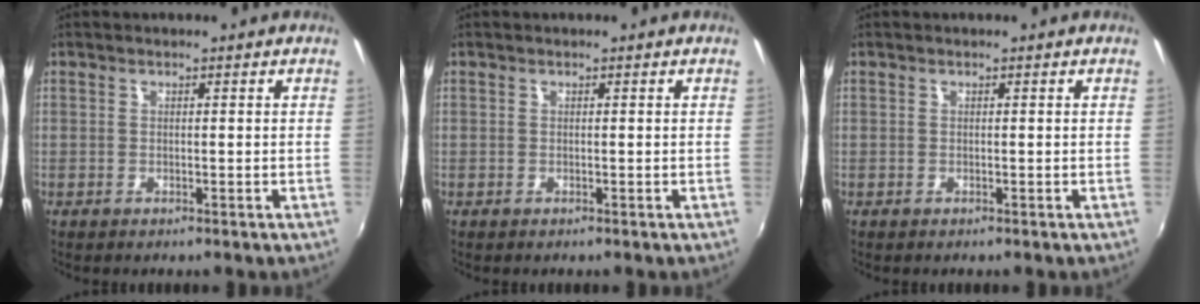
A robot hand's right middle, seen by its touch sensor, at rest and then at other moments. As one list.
[{"total": 0.0}, {"total": 0.0}]